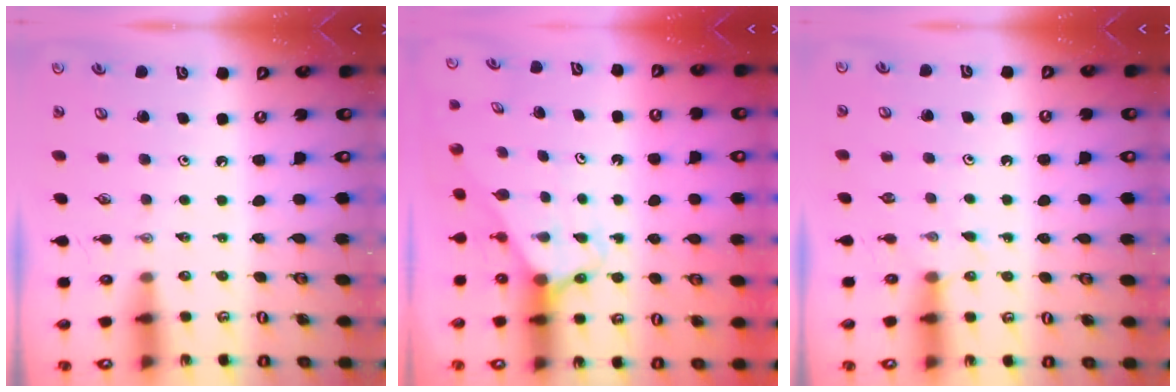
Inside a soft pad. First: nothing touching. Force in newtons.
{"total": 2.6, "press": 2.6, "slide": 0.1}
{"total": 3.6, "press": 3.6, "slide": 0.5}